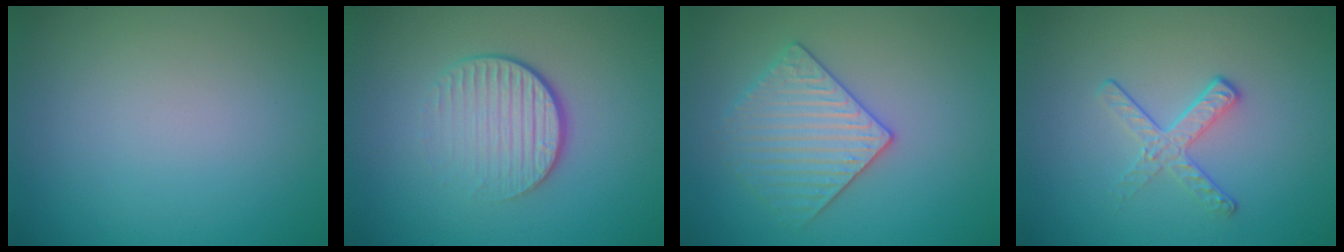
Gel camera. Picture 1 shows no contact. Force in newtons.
{"total": 4.3, "press": 2.6, "slide": 3.4}
{"total": 3.3, "press": 3.3, "slide": 0.2}
{"total": 2.1, "press": 1.4, "slide": 1.6}